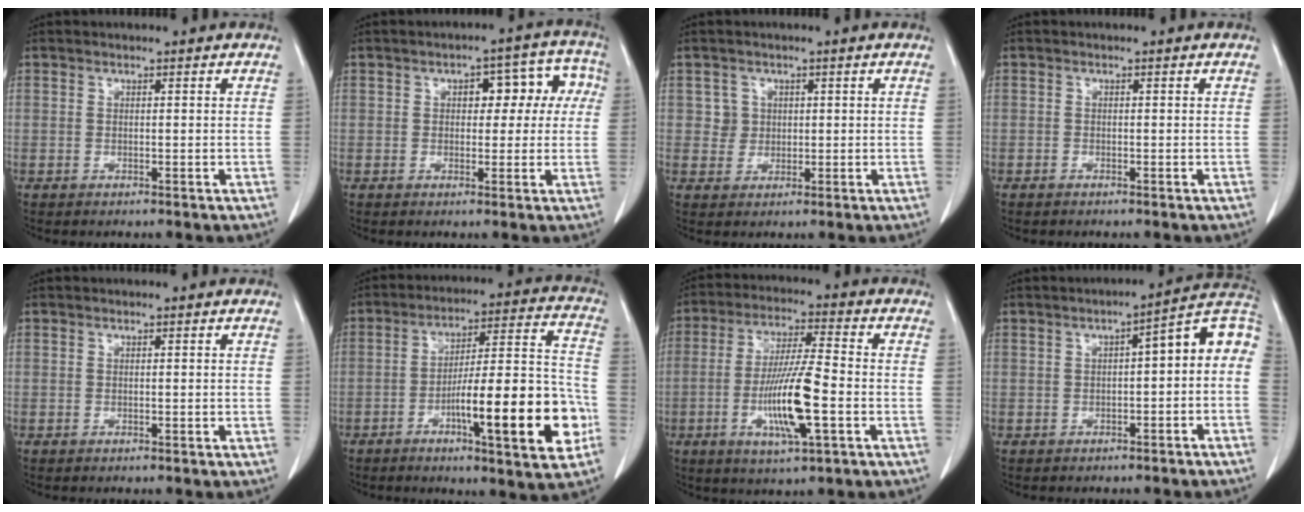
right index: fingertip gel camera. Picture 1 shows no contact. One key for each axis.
{"total": 7.4, "fx": 1.2, "fy": 4.0, "fz": 6.1, "tx": -0.058, "ty": 0.042, "tz": 0.014}
{"total": 2.5, "fx": 0.7, "fy": 2.4, "fz": 0.1, "tx": 0.009, "ty": 0.001, "tz": 0.010}
{"total": 0.0}
{"total": 0.0}
{"total": 18.4, "fx": -6.2, "fy": 2.2, "fz": 17.2, "tx": -0.245, "ty": 0.013, "tz": -0.089}
{"total": 12.3, "fx": -3.3, "fy": 1.0, "fz": 11.8, "tx": -0.229, "ty": -0.010, "tz": -0.063}
{"total": 9.0, "fx": -0.7, "fy": 2.8, "fz": 8.6, "tx": -0.113, "ty": 0.040, "tz": -0.011}